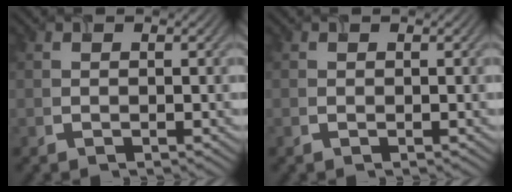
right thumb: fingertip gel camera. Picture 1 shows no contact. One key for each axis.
{"total": 0.0}